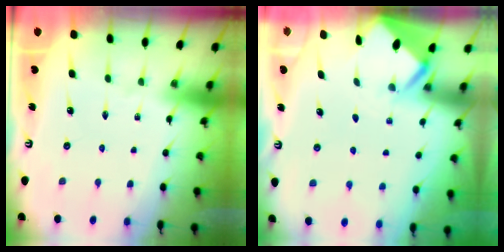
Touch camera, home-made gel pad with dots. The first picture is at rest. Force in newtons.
{"total": 2.8, "press": 2.8, "slide": 0.2}